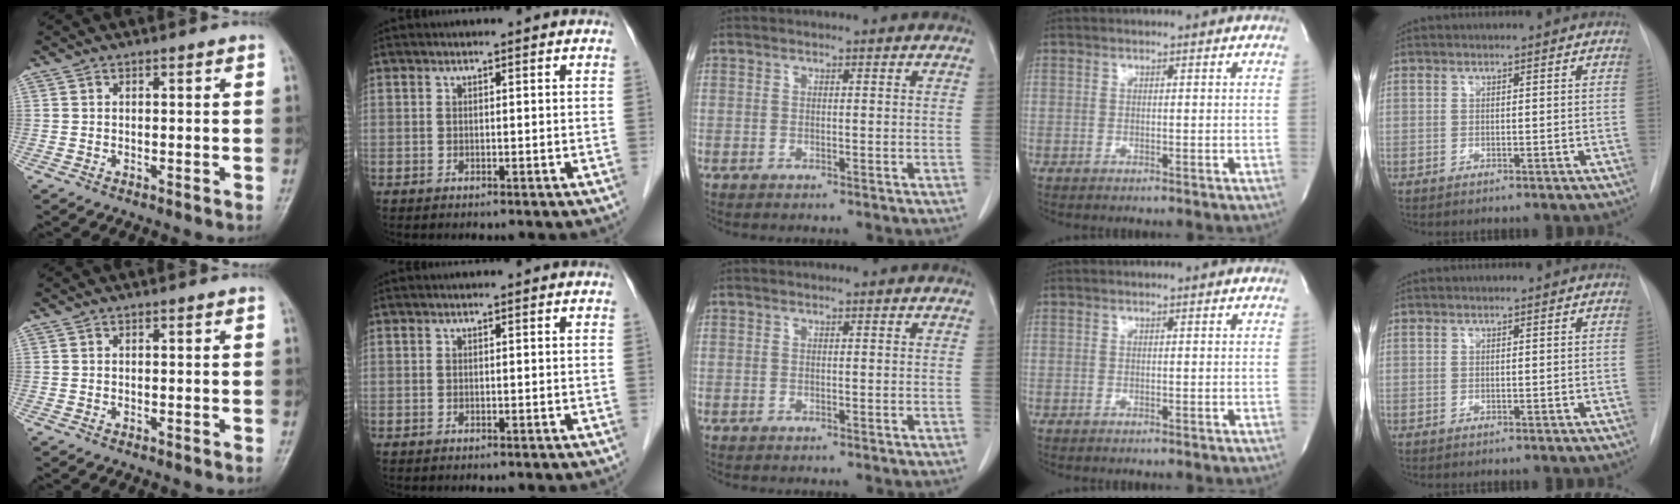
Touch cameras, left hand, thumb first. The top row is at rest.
{}